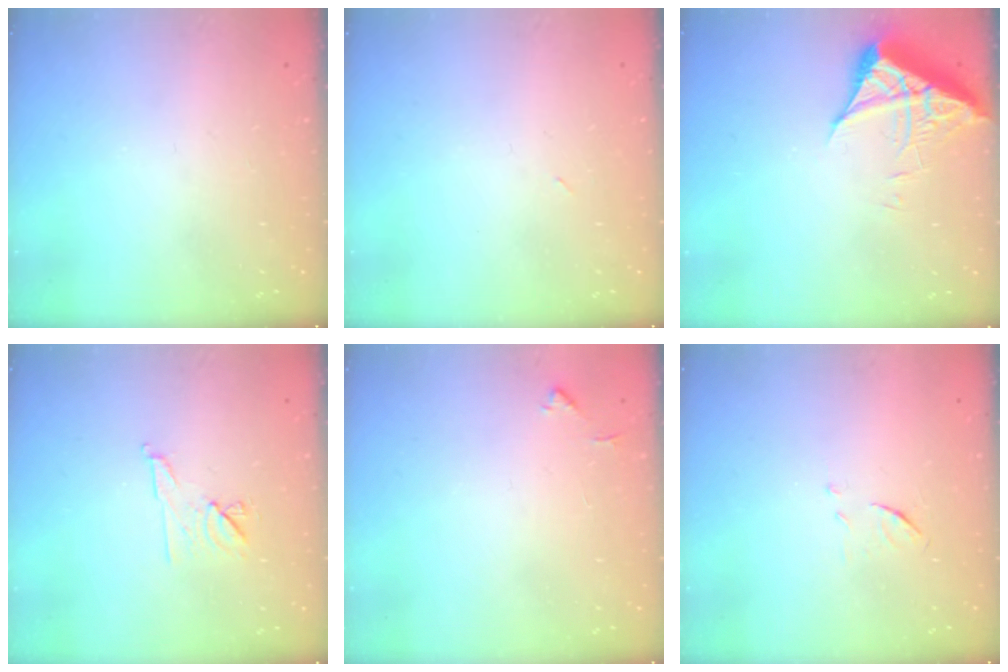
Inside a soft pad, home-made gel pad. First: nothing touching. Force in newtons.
{"total": 2.4, "press": 2.3, "slide": 0.8}
{"total": 6.1, "press": 6.1, "slide": 0.7}
{"total": 7.5, "press": 7.4, "slide": 1.3}
{"total": 3.5, "press": 3.5, "slide": 0.5}
{"total": 6.3, "press": 6.3, "slide": 0.6}